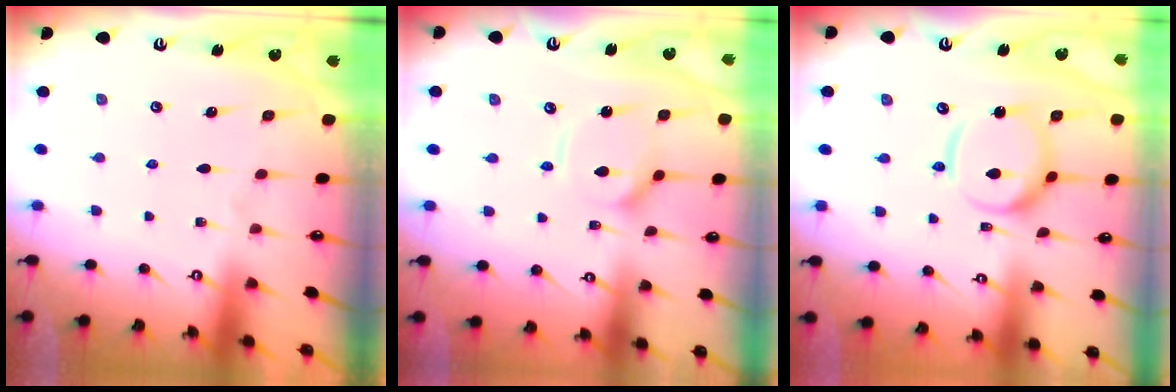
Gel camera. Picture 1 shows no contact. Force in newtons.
{"total": 10.2, "press": 10.2, "slide": 1.2}
{"total": 12.8, "press": 12.7, "slide": 1.4}